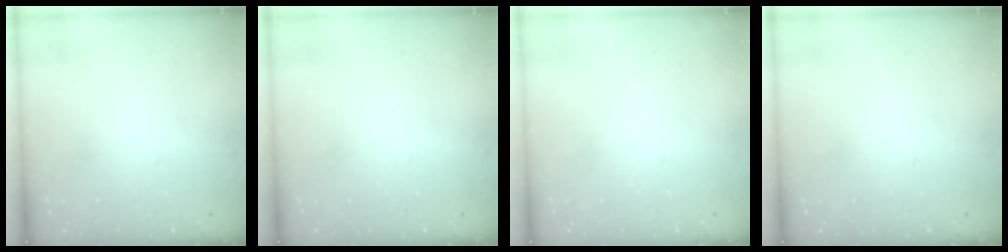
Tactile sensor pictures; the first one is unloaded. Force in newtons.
{"total": 0.0}
{"total": 0.0}
{"total": 0.0}